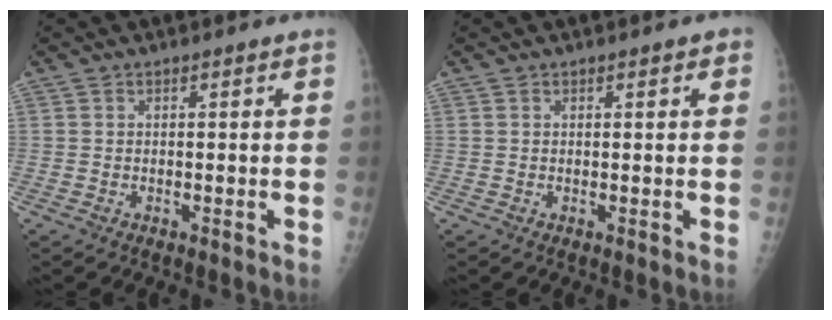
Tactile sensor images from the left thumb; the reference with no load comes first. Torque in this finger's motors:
{"motor_torque": [-0.10, -0.07, -0.15, -0.13, -0.01]}